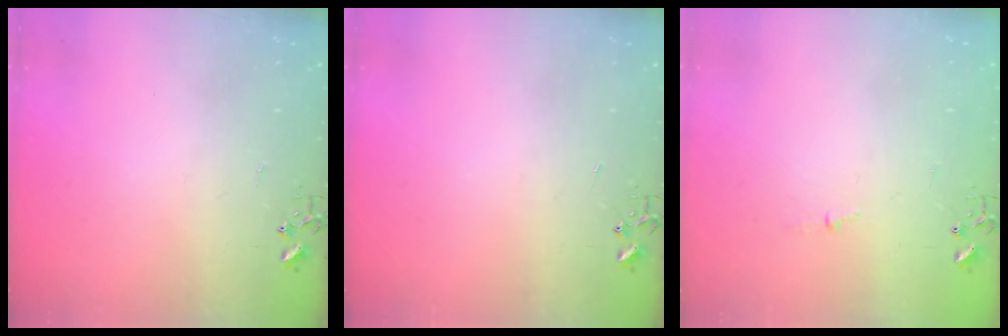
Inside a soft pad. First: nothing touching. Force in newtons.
{"total": 0.0}
{"total": 3.1, "press": 3.1, "slide": 0.4}